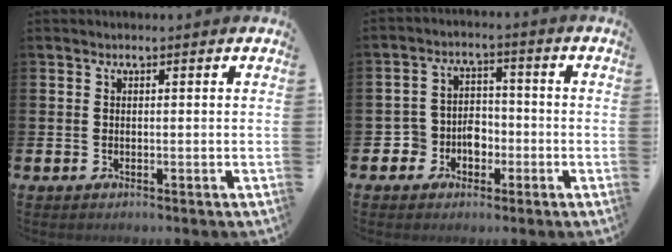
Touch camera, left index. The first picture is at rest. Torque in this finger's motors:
{"motor_torque": [0.13, 0.18, 0.04, 0.00]}